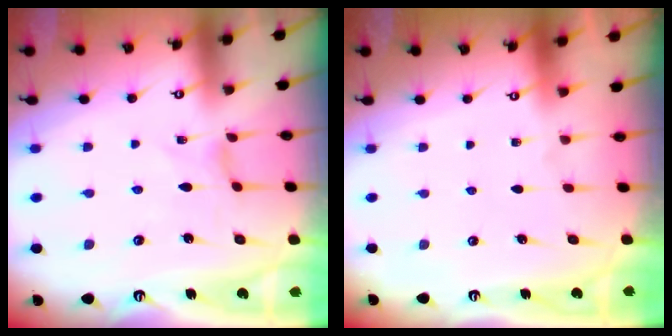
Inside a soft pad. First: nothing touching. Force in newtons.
{"total": 0.0}